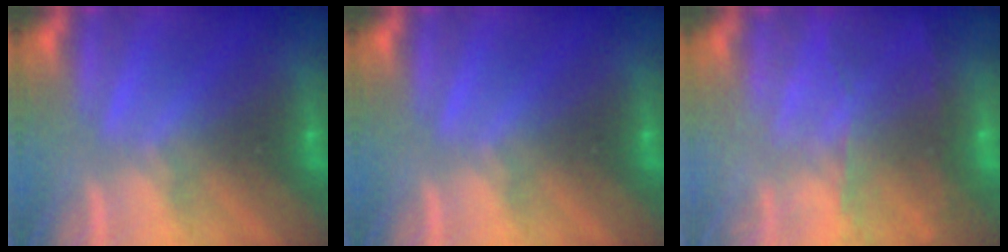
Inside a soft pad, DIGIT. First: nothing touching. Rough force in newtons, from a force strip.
{"total": 0.0}
{"total": 8.2}